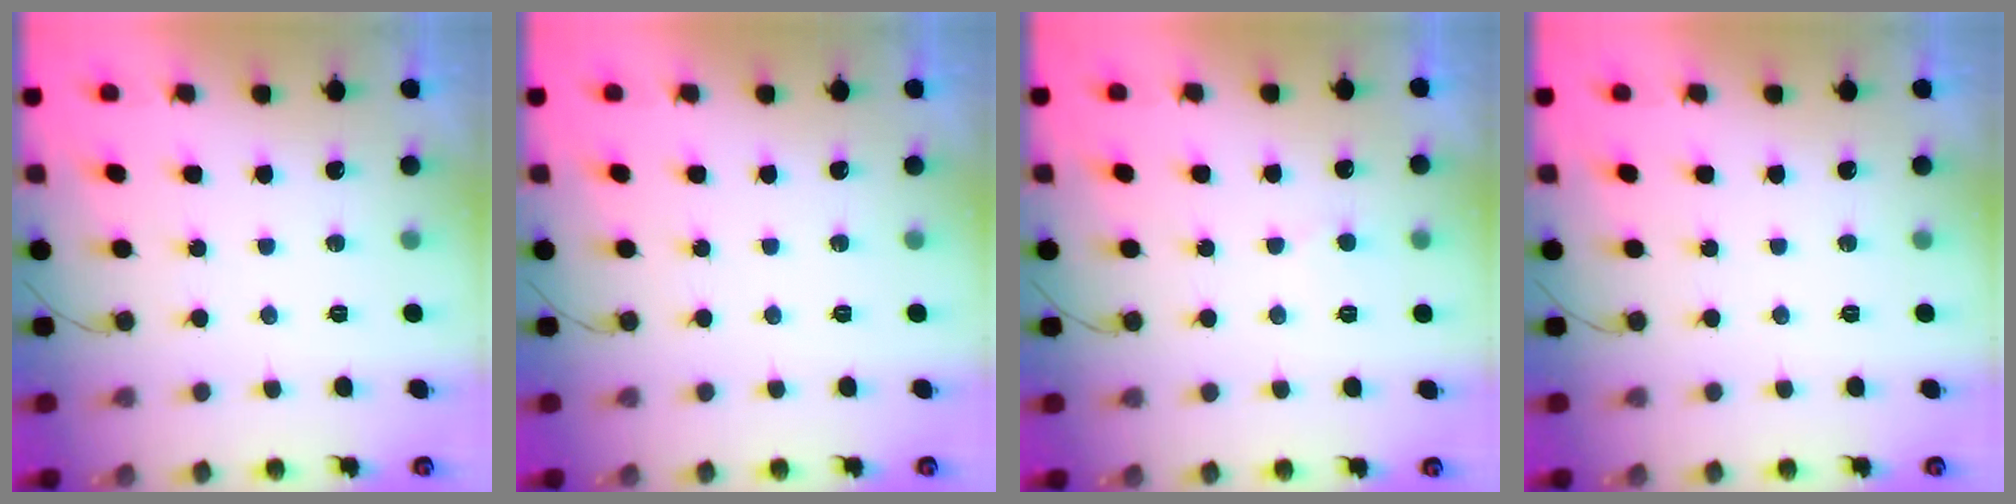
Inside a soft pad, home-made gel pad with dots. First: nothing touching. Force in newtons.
{"total": 0.0}
{"total": 4.2, "press": 4.2, "slide": 0.4}
{"total": 0.0}